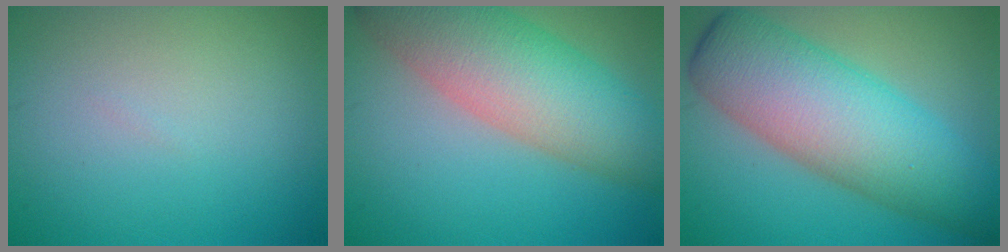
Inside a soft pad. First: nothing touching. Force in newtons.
{"total": 9.3, "press": 9.3, "slide": 0.5}
{"total": 10.5, "press": 10.5, "slide": 0.2}